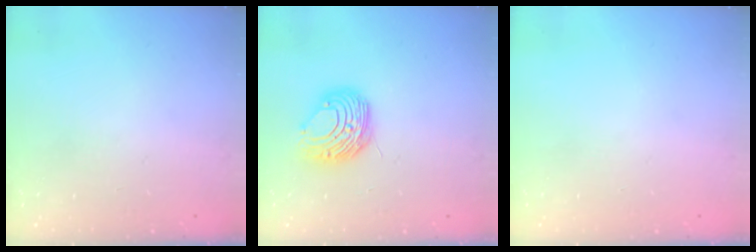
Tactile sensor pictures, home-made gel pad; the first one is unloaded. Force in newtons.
{"total": 10.3, "press": 10.2, "slide": 1.1}
{"total": 0.0}